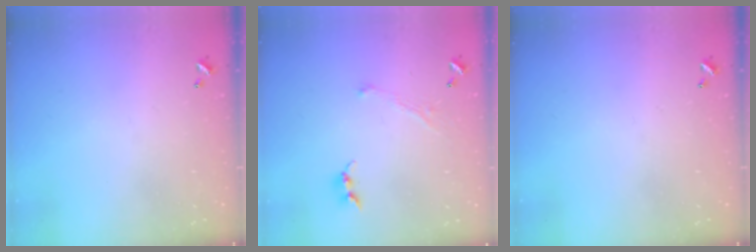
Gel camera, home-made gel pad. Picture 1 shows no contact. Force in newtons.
{"total": 1.3, "press": 1.2, "slide": 0.5}
{"total": 0.0}